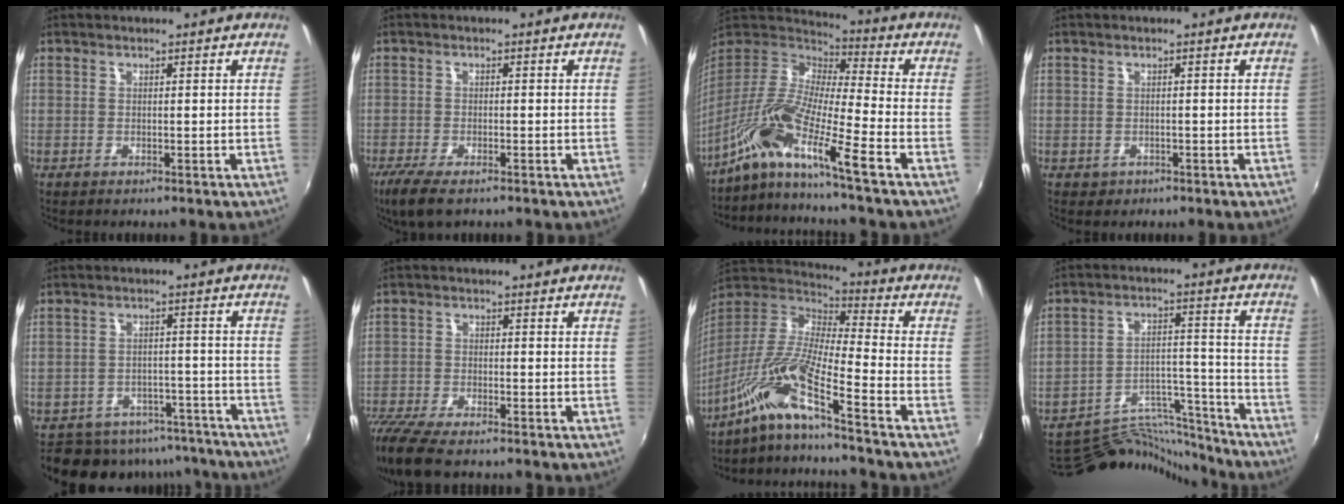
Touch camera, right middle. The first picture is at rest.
{"total": 6.1, "force": [-4.3, 1.7, 4.0], "torque": [-0.098, -0.027, -0.080]}
{"total": 15.1, "force": [-10.1, -0.2, 11.3], "torque": [-0.212, -0.017, -0.209]}
{"total": 1.3, "force": [-0.4, 1.1, 0.3], "torque": [-0.008, -0.003, -0.003]}
{"total": 12.8, "force": [-11.2, 5.6, 2.7], "torque": [-0.051, 0.021, -0.140]}
{"total": 11.3, "force": [-9.4, 2.6, 5.7], "torque": [-0.151, -0.041, -0.176]}
{"total": 12.9, "force": [-9.4, -0.6, 8.9], "torque": [-0.165, -0.009, -0.193]}
{"total": 14.9, "force": [-14.6, 2.5, 2.0], "torque": [-0.042, 0.036, -0.231]}